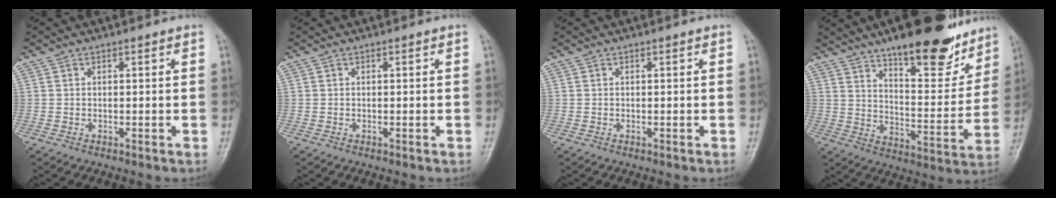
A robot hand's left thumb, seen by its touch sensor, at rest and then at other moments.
{"total": 0.0}
{"total": 0.0}
{"total": 20.8, "force": [14.9, 6.6, 12.9], "torque": [-0.139, -0.081, 0.227]}